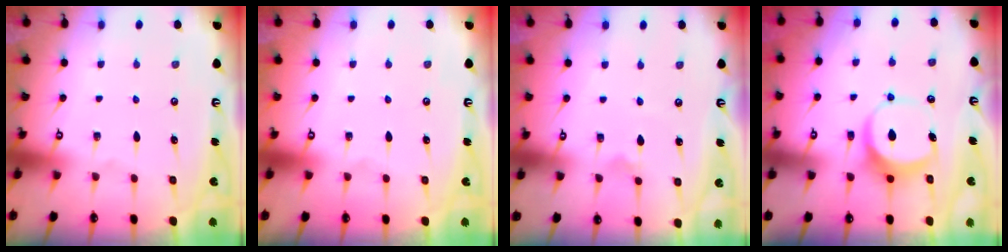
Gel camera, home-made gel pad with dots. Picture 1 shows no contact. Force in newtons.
{"total": 0.0}
{"total": 2.5, "press": 2.5, "slide": 0.1}
{"total": 7.8, "press": 7.8, "slide": 0.6}